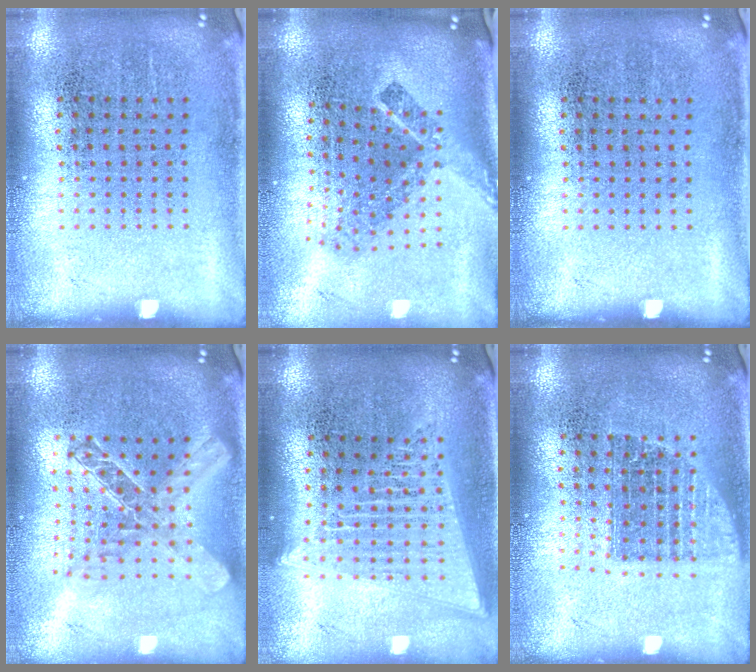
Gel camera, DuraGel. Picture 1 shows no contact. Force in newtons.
{"total": 2.4, "press": 1.6, "slide": 1.7}
{"total": 0.0}
{"total": 1.9, "press": 1.6, "slide": 1.0}
{"total": 2.0, "press": 1.7, "slide": 1.0}
{"total": 1.3, "press": 1.1, "slide": 0.8}